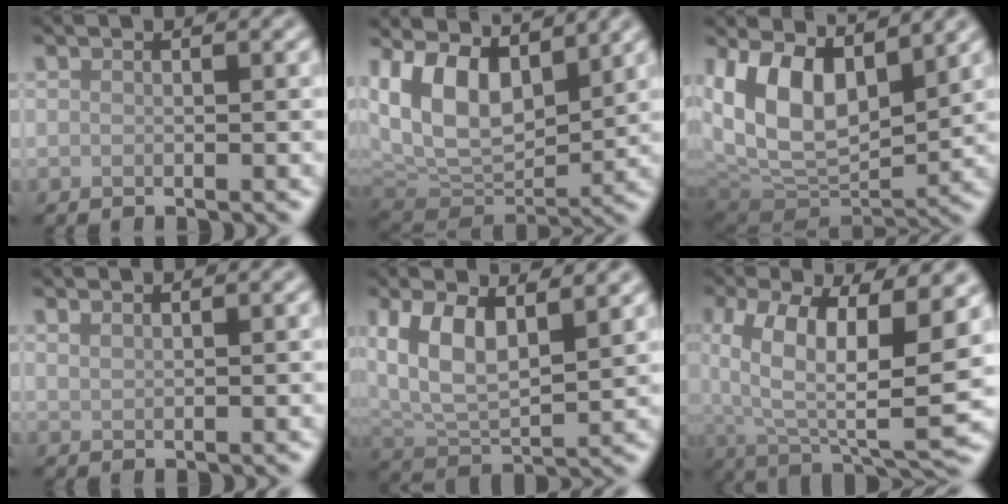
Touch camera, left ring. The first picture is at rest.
{"total": 10.3, "force": [4.0, 5.9, 7.4], "torque": [-0.145, 0.005, 0.070]}
{"total": 10.2, "force": [3.5, 5.8, 7.6], "torque": [-0.141, -0.012, 0.063]}
{"total": 0.9, "force": [0.8, 0.2, 0.3], "torque": [-0.006, 0.000, 0.017]}
{"total": 7.7, "force": [3.2, 3.8, 5.9], "torque": [-0.115, 0.002, 0.053]}
{"total": 12.1, "force": [2.7, 4.5, 10.9], "torque": [-0.194, -0.010, 0.047]}